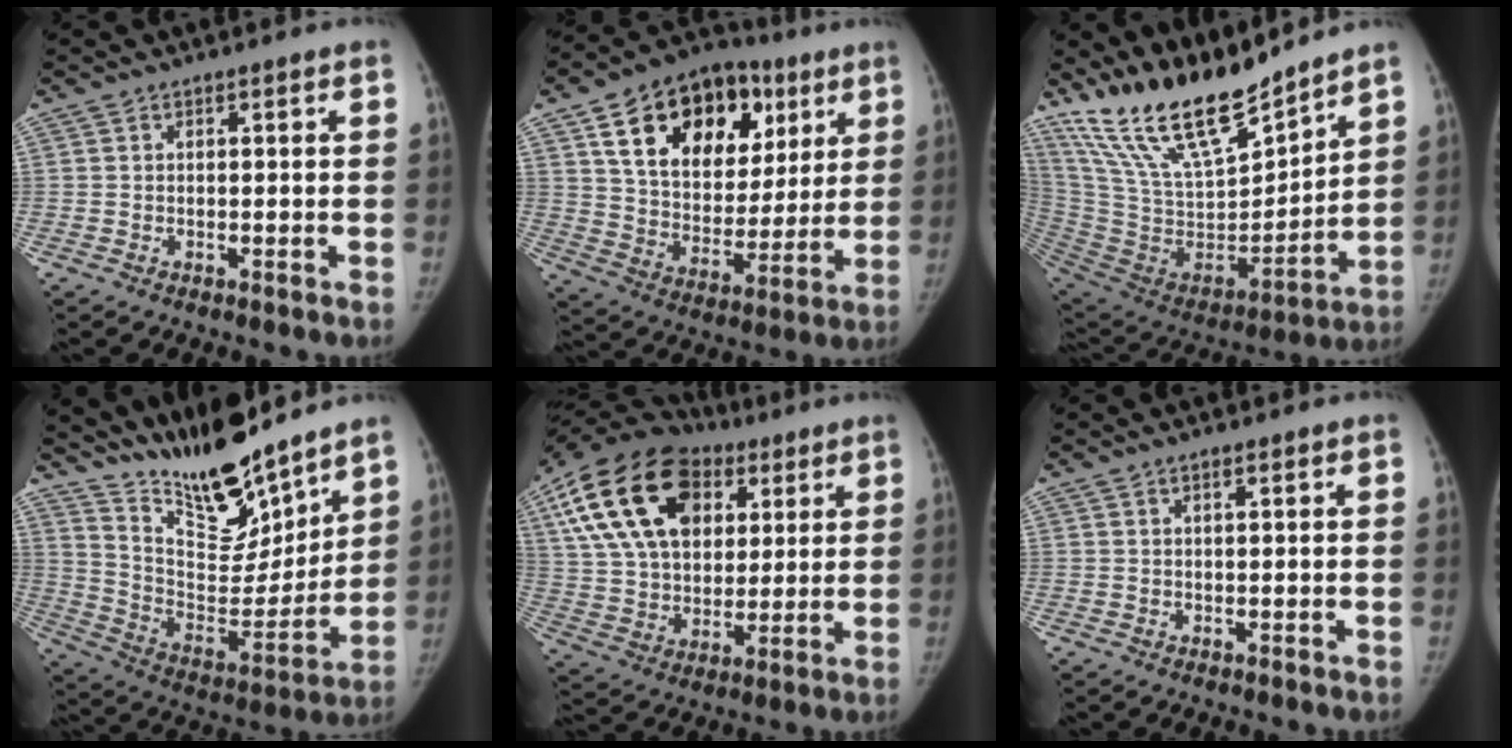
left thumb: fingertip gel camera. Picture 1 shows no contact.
{"total": 24.3, "force": [10.6, 15.8, 15.1], "torque": [-0.205, -0.005, 0.172]}
{"total": 23.1, "force": [19.1, 6.2, 11.3], "torque": [-0.169, -0.105, 0.357]}
{"total": 19.8, "force": [16.9, 5.2, 9.0], "torque": [-0.105, -0.113, 0.299]}
{"total": 26.3, "force": [10.1, 17.3, 17.0], "torque": [-0.317, 0.017, 0.175]}
{"total": 0.9, "force": [0.5, 0.2, 0.7], "torque": [-0.010, 0.002, 0.009]}